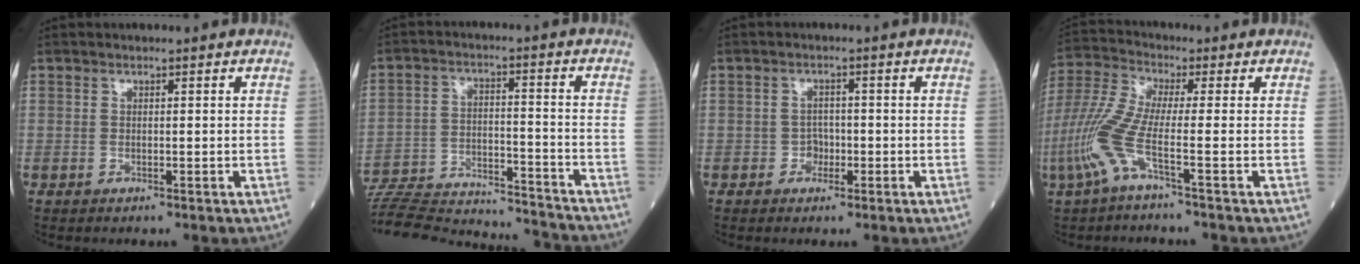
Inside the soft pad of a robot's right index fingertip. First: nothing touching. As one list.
[{"total": 23.6, "force": [-22.5, 2.7, 6.7], "torque": [-0.146, -0.015, -0.334]}, {"total": 1.9, "force": [-0.8, 1.5, 0.8], "torque": [-0.005, 0.008, -0.013]}, {"total": 8.3, "force": [-3.3, 0.1, 7.6], "torque": [-0.190, 0.003, -0.079]}]